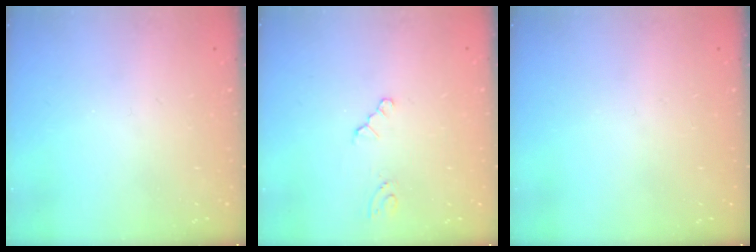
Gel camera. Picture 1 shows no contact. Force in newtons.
{"total": 0.0}
{"total": 0.0}